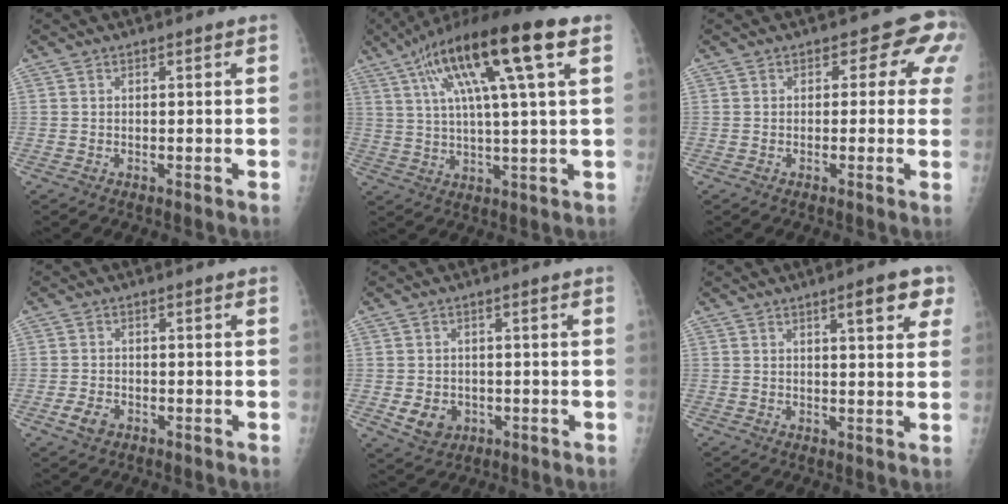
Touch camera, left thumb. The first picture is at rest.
{"total": 19.5, "force": [8.2, 3.0, 17.4], "torque": [-0.307, 0.014, 0.134]}
{"total": 5.7, "force": [1.7, 3.9, 3.8], "torque": [0.006, 0.004, 0.001]}
{"total": 3.1, "force": [-1.5, 2.0, 1.7], "torque": [-0.031, 0.003, -0.025]}
{"total": 5.0, "force": [-1.3, 4.2, 2.4], "torque": [-0.027, 0.003, -0.008]}
{"total": 6.1, "force": [3.1, 1.6, 5.0], "torque": [-0.051, -0.009, 0.037]}